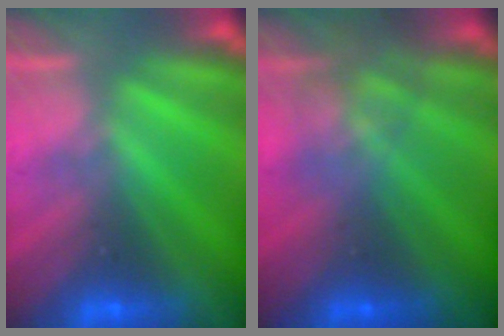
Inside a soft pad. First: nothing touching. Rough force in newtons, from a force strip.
{"total": 2.5}